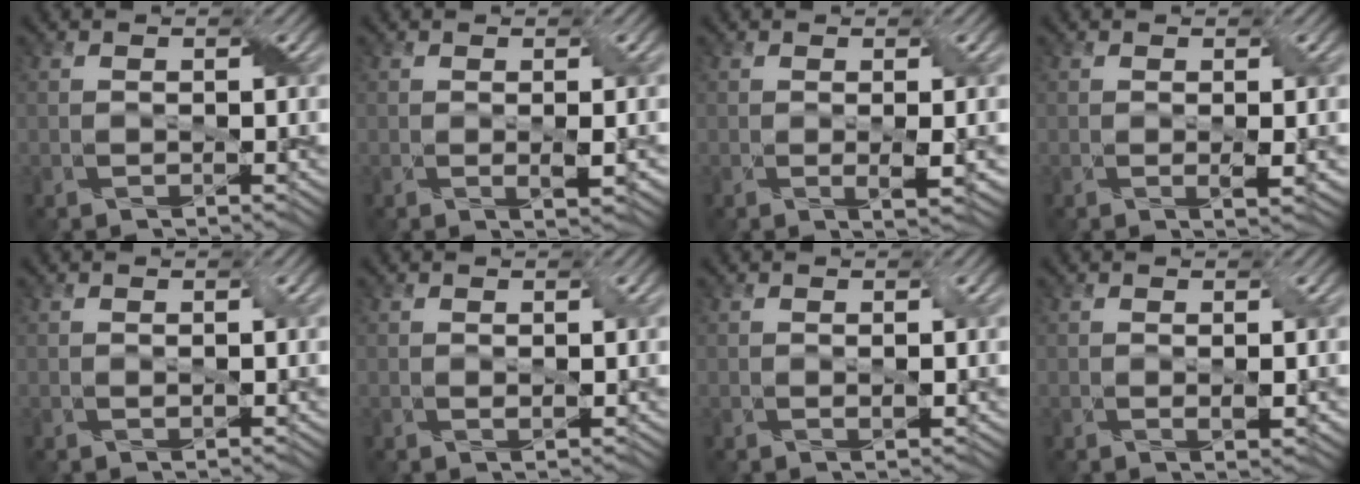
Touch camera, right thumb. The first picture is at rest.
{"total": 1.7, "force": [0.1, 0.1, 1.7], "torque": [-0.034, -0.001, 0.003]}
{"total": 2.1, "force": [0.1, 0.2, 2.1], "torque": [-0.043, 0.000, 0.005]}
{"total": 1.7, "force": [0.1, 0.2, 1.7], "torque": [-0.033, -0.003, 0.004]}
{"total": 0.8, "force": [0.1, 0.1, 0.8], "torque": [-0.015, -0.001, 0.003]}
{"total": 1.1, "force": [0.3, 0.3, 1.0], "torque": [-0.020, -0.002, 0.007]}
{"total": 1.1, "force": [0.2, 0.1, 1.1], "torque": [-0.021, 0.000, 0.004]}
{"total": 1.5, "force": [0.2, 0.2, 1.5], "torque": [-0.029, -0.003, 0.006]}